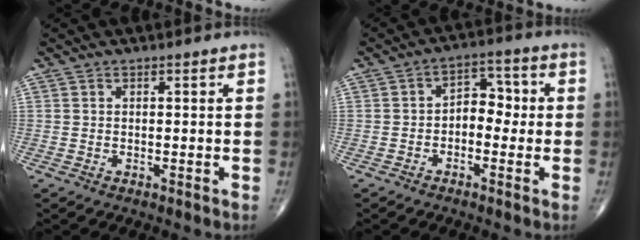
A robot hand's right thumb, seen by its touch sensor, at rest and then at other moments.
{"total": 5.7, "force": [-0.8, 3.9, 4.0], "torque": [-0.026, 0.028, -0.026]}